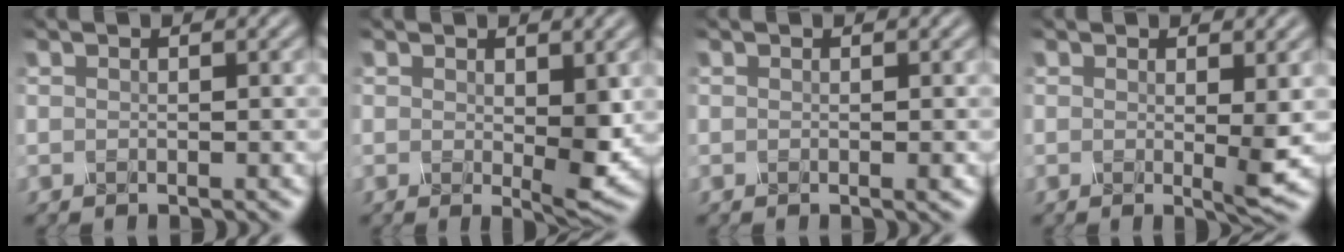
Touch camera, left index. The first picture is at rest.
{"total": 3.2, "force": [-0.1, 0.9, 3.0], "torque": [-0.063, -0.005, 0.005]}
{"total": 0.8, "force": [-0.1, 0.3, 0.7], "torque": [-0.002, 0.003, -0.004]}
{"total": 2.4, "force": [0.0, 0.1, 2.4], "torque": [-0.055, -0.008, 0.006]}